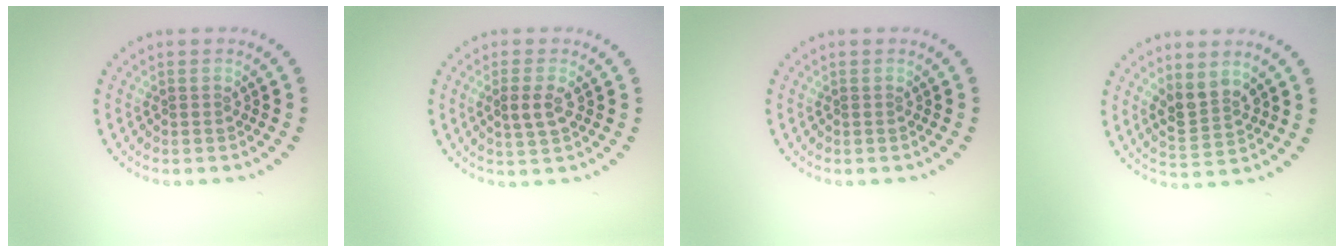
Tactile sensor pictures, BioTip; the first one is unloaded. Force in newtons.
{"total": 2.2, "press": 2.1, "slide": 0.6}
{"total": 0.0}
{"total": 2.8, "press": 2.5, "slide": 1.2}